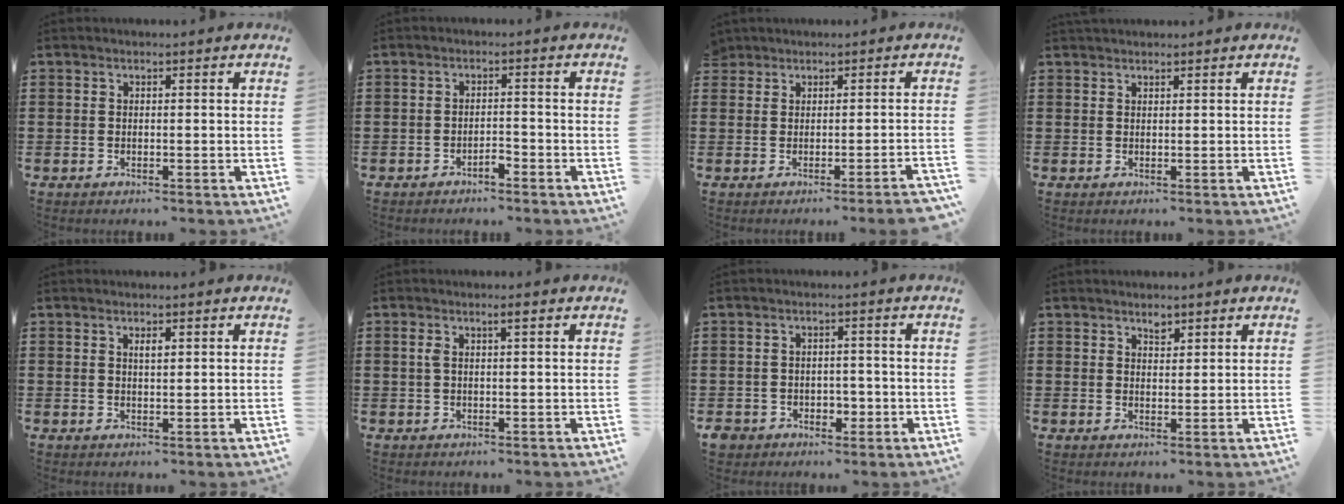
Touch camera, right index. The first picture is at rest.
{"total": 1.8, "force": [-1.6, 0.3, 0.9], "torque": [-0.021, 0.000, -0.030]}
{"total": 0.8, "force": [-0.4, -0.1, 0.8], "torque": [-0.018, -0.001, -0.006]}
{"total": 0.8, "force": [0.8, 0.2, -0.1], "torque": [0.000, 0.000, 0.016]}
{"total": 1.2, "force": [0.6, 0.4, 1.0], "torque": [-0.022, 0.003, 0.009]}
{"total": 1.9, "force": [0.6, 0.4, 1.7], "torque": [-0.035, 0.004, 0.008]}
{"total": 3.3, "force": [-1.3, 2.9, 1.0], "torque": [-0.027, 0.006, -0.029]}
{"total": 1.6, "force": [1.3, 0.7, 0.7], "torque": [-0.009, 0.000, 0.021]}